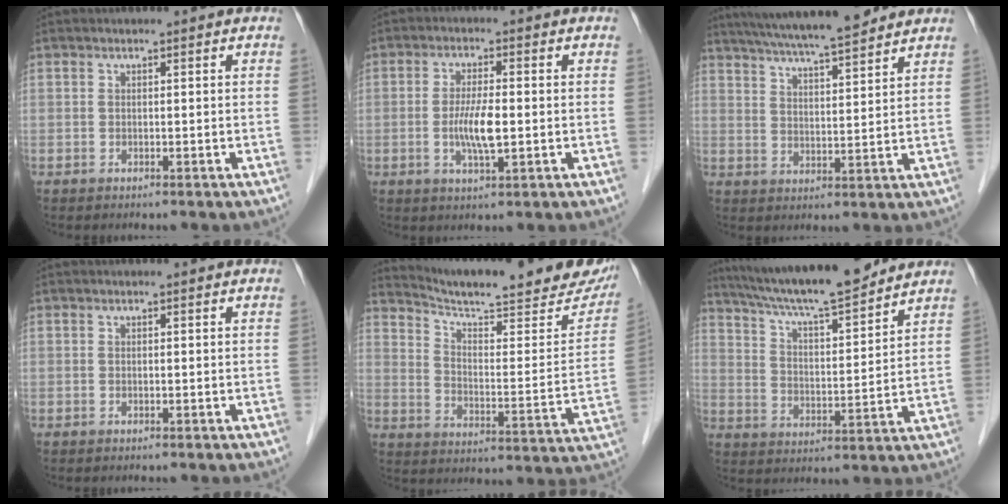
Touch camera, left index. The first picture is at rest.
{"total": 5.5, "force": [-0.8, 1.0, 5.4], "torque": [-0.111, -0.007, -0.014]}
{"total": 15.0, "force": [12.9, 1.6, 7.5], "torque": [-0.127, 0.023, 0.203]}
{"total": 0.0}
{"total": 24.9, "force": [22.0, 3.2, 11.1], "torque": [-0.165, -0.048, 0.290]}
{"total": 16.6, "force": [14.6, 1.4, 7.8], "torque": [-0.136, 0.011, 0.239]}